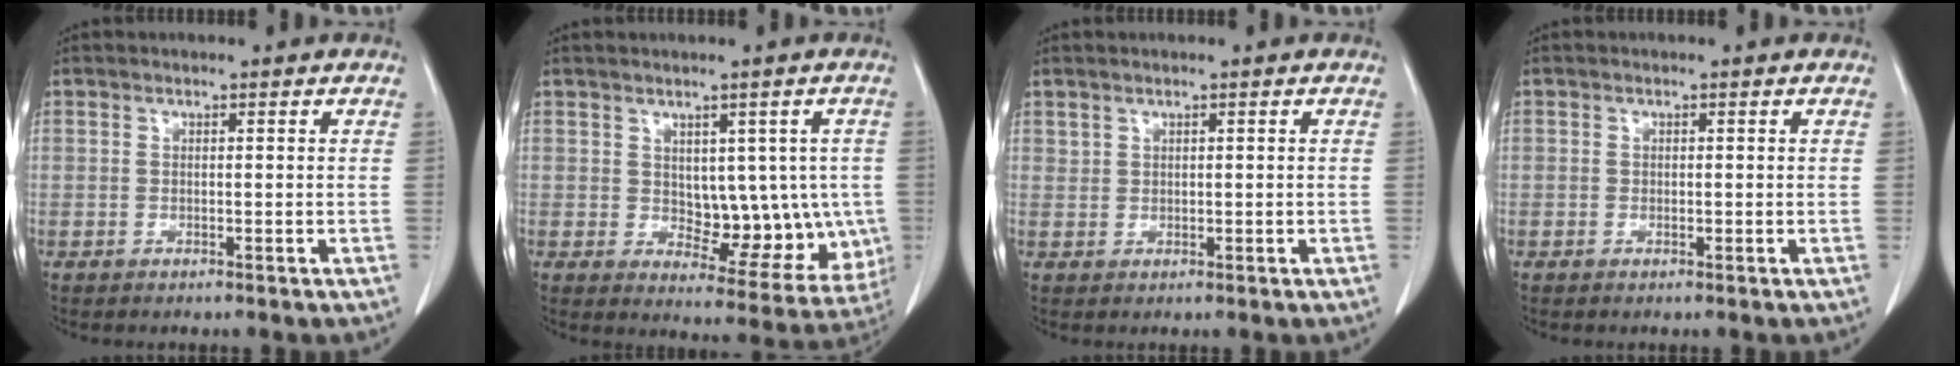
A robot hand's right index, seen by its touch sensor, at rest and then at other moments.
{"total": 10.3, "force": [0.3, 6.0, 8.4], "torque": [-0.089, 0.008, 0.027]}
{"total": 0.8, "force": [0.6, 0.5, 0.0], "torque": [0.007, 0.003, 0.013]}
{"total": 0.5, "force": [0.0, 0.4, 0.3], "torque": [-0.006, 0.001, 0.003]}